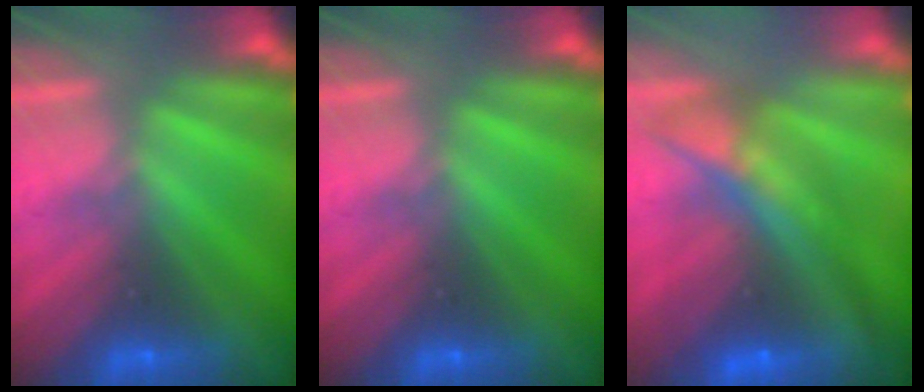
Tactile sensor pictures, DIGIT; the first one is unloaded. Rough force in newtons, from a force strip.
{"total": 0.0}
{"total": 11.3}